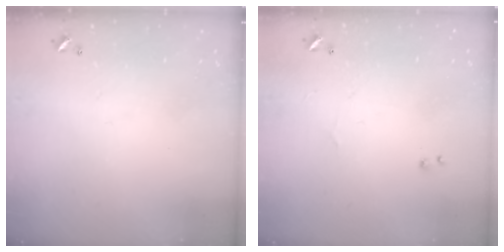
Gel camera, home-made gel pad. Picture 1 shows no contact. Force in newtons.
{"total": 1.0, "press": 0.5, "slide": 0.8}